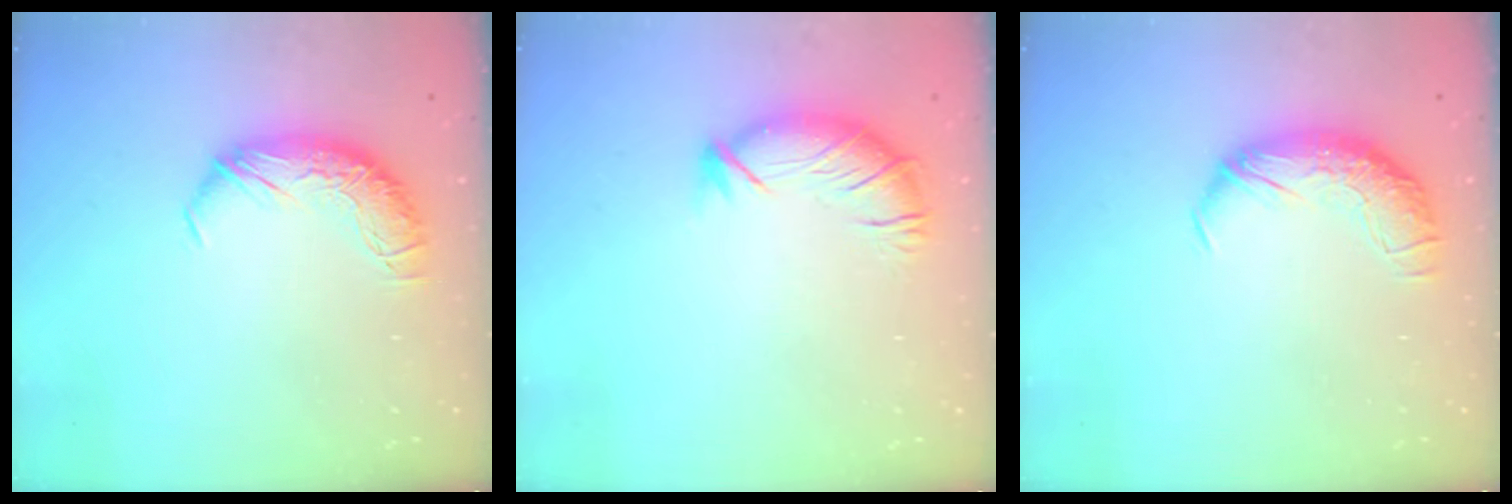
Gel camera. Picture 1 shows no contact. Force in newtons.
{"total": 2.9, "press": 2.0, "slide": 2.2}
{"total": 1.8, "press": 0.7, "slide": 1.6}